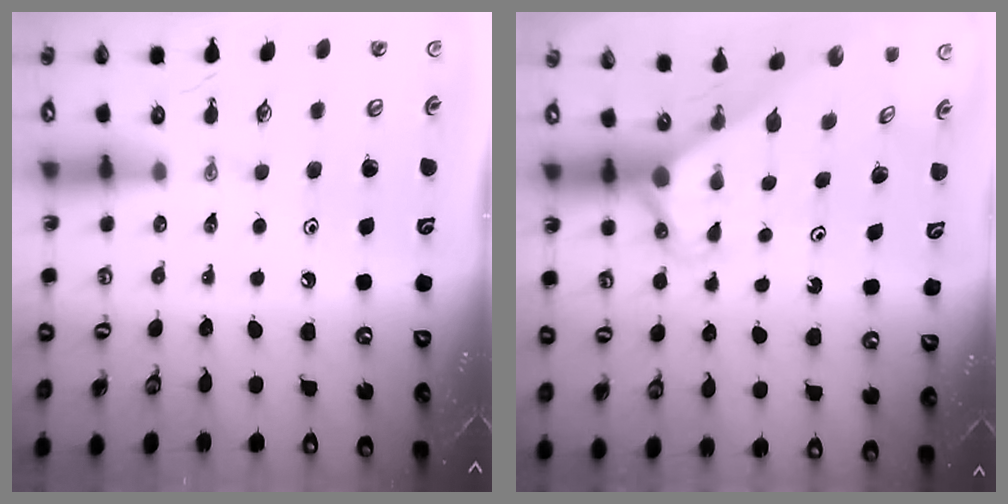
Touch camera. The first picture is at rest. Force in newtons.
{"total": 2.6, "press": 2.6, "slide": 0.0}